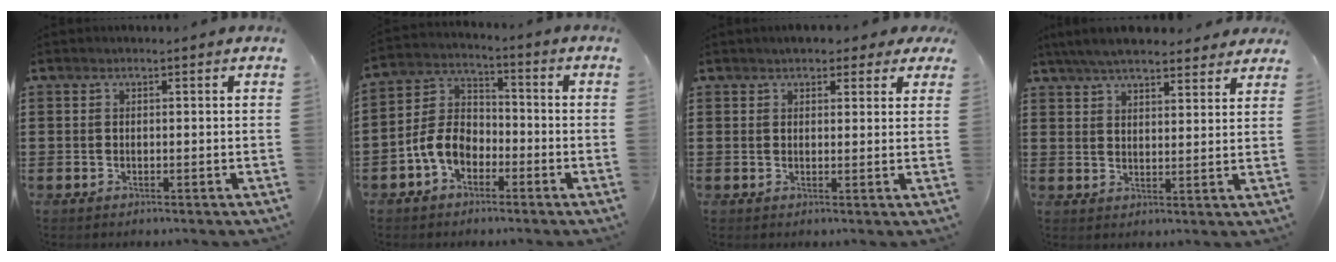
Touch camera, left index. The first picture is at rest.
{"total": 6.7, "force": [-3.5, 4.4, 3.7], "torque": [-0.104, 0.006, -0.078]}
{"total": 2.8, "force": [2.2, 1.3, 1.1], "torque": [-0.022, 0.004, 0.038]}
{"total": 6.0, "force": [5.5, 1.2, 2.2], "torque": [-0.060, -0.007, 0.102]}